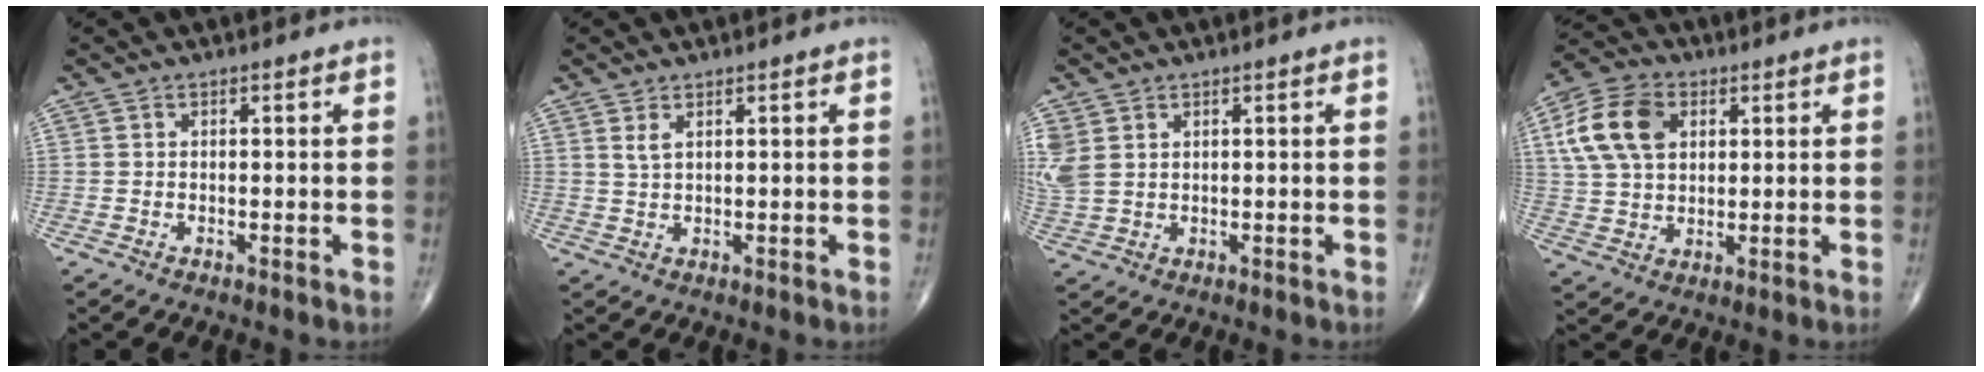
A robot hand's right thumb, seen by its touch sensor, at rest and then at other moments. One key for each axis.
{"total": 1.8, "fx": 1.0, "fy": 0.6, "fz": 1.3, "tx": -0.031, "ty": -0.001, "tz": 0.026}
{"total": 5.4, "fx": 1.9, "fy": 3.8, "fz": 3.3, "tx": -0.091, "ty": 0.002, "tz": 0.049}
{"total": 12.6, "fx": 3.8, "fy": 8.5, "fz": 8.5, "tx": -0.152, "ty": 0.007, "tz": 0.068}